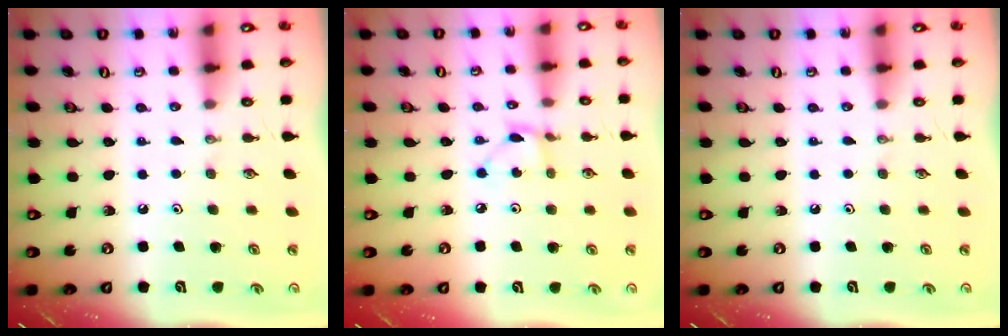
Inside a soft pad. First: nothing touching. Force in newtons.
{"total": 2.4, "press": 2.4, "slide": 0.1}
{"total": 0.0}